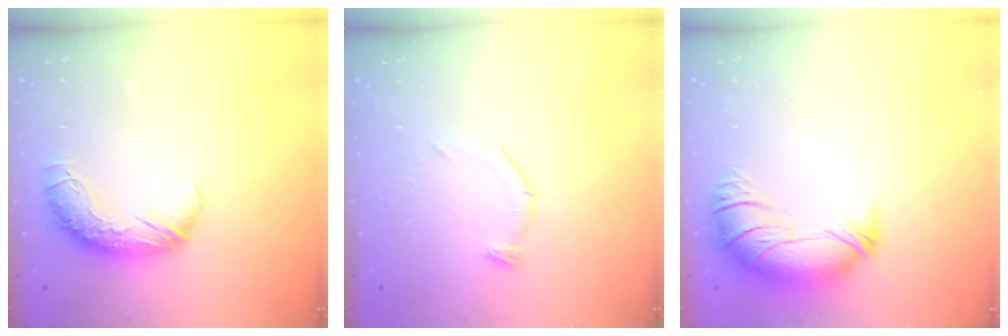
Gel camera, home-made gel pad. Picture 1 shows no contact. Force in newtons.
{"total": 6.9, "press": 6.8, "slide": 1.1}
{"total": 2.7, "press": 0.9, "slide": 2.6}